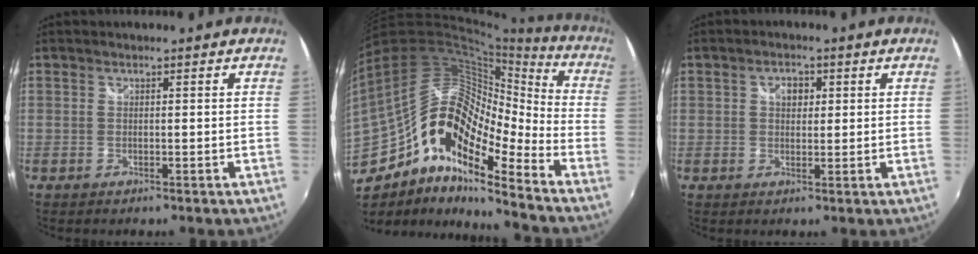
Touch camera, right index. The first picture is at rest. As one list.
[{"total": 19.5, "force": [-9.0, 7.8, 15.5], "torque": [-0.257, -0.012, -0.183]}, {"total": 3.0, "force": [0.8, 2.3, 1.8], "torque": [-0.024, 0.007, 0.012]}]